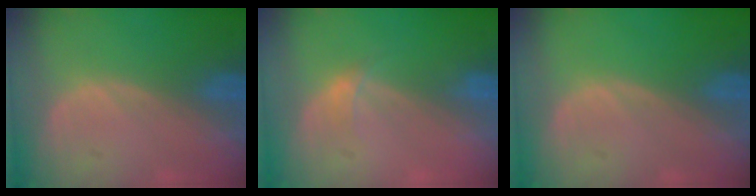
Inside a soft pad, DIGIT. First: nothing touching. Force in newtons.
{"total": 1.2, "press": 1.2, "slide": 0.1}
{"total": 0.0}